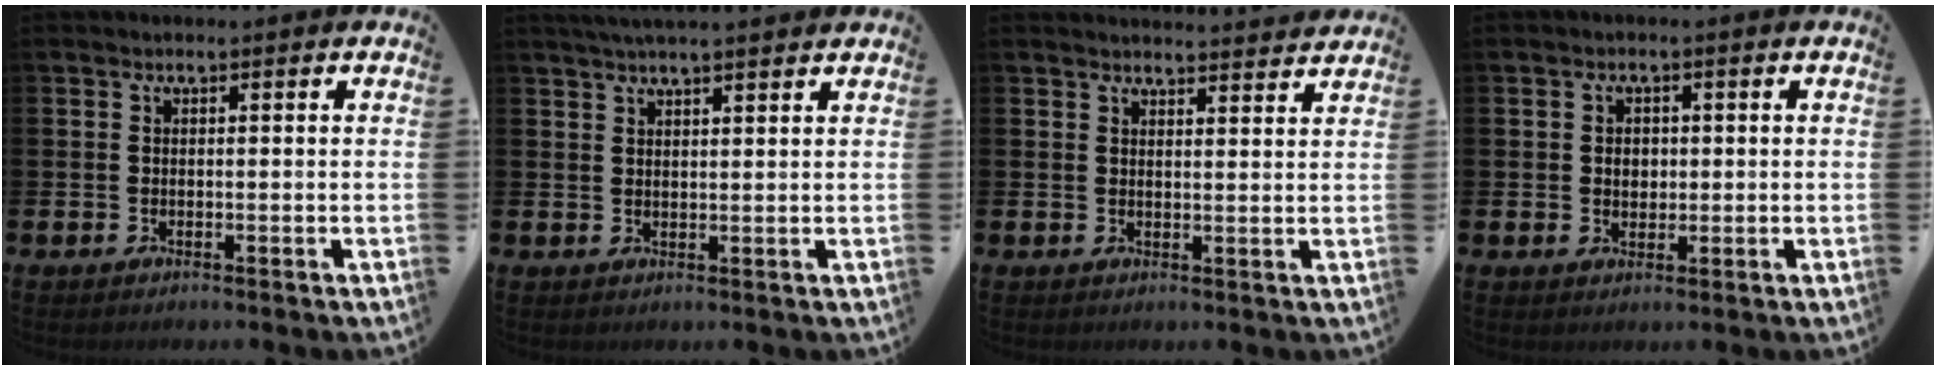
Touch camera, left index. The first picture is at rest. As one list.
[{"total": 3.4, "force": [3.2, 0.0, 1.2], "torque": [-0.025, -0.008, 0.057]}, {"total": 3.1, "force": [3.1, -0.1, -0.1], "torque": [0.005, -0.023, 0.054]}, {"total": 1.9, "force": [0.3, 1.6, 1.0], "torque": [-0.003, 0.002, 0.000]}]